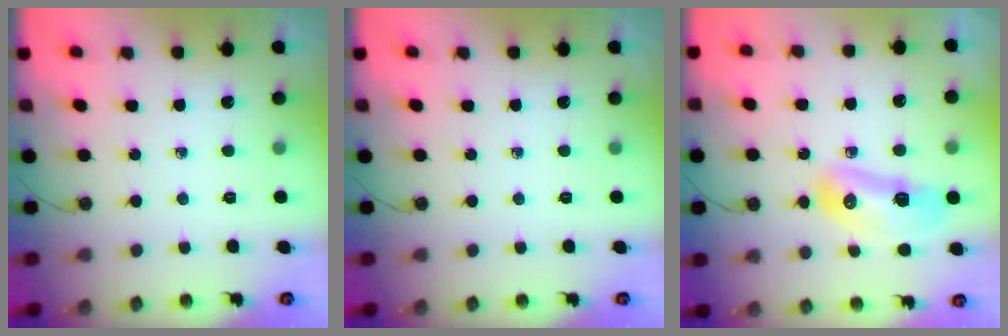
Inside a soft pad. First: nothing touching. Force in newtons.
{"total": 0.0}
{"total": 10.6, "press": 10.5, "slide": 1.5}